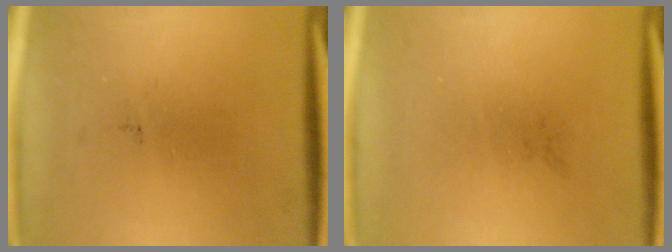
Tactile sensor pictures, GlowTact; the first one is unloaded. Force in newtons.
{"total": 0.0}